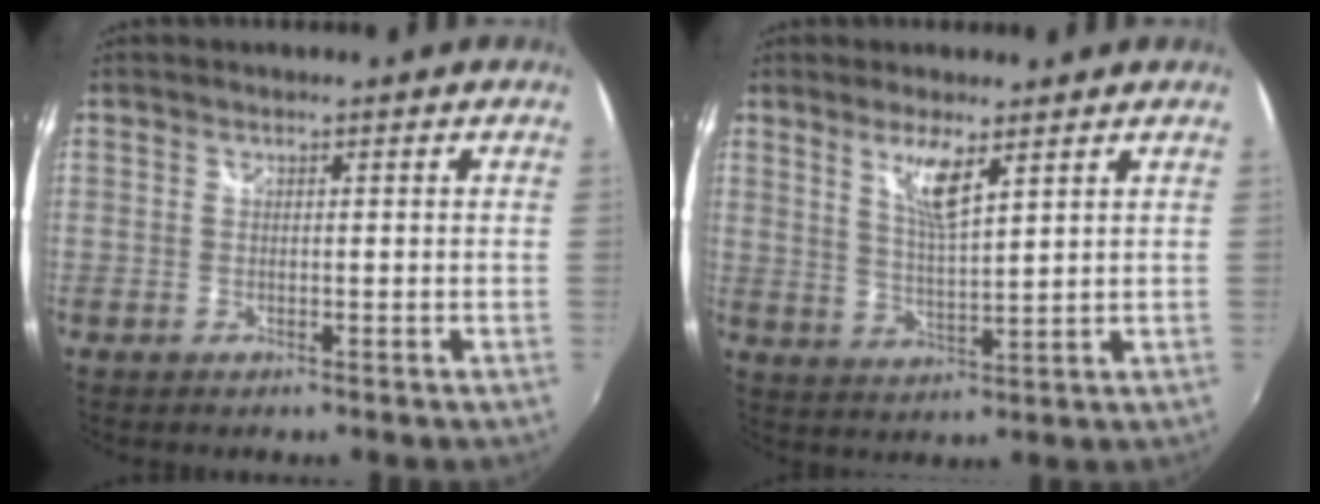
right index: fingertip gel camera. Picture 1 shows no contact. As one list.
[{"total": 5.8, "force": [3.5, 0.6, 4.6], "torque": [-0.087, -0.009, 0.066]}]